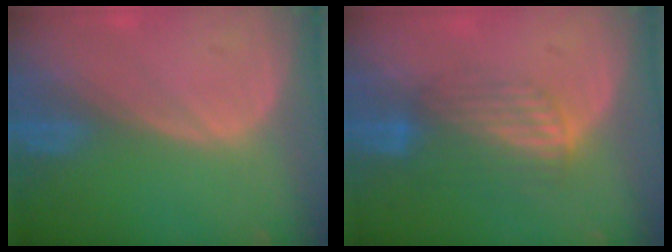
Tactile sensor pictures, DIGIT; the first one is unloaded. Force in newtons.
{"total": 7.0, "press": 5.9, "slide": 3.8}